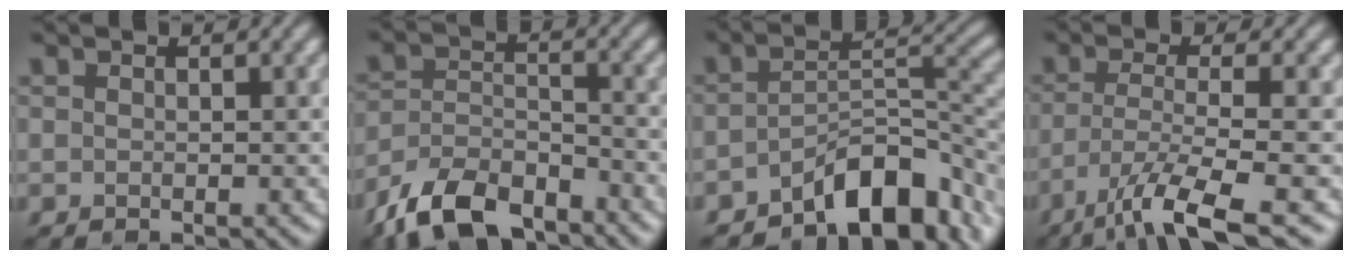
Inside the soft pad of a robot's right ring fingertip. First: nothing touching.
{"total": 7.9, "force": [-6.2, 3.4, 3.6], "torque": [-0.065, -0.006, -0.127]}
{"total": 8.4, "force": [-5.3, 3.5, 5.6], "torque": [-0.066, 0.002, -0.087]}
{"total": 7.0, "force": [-4.2, 1.4, 5.5], "torque": [-0.090, -0.007, -0.081]}